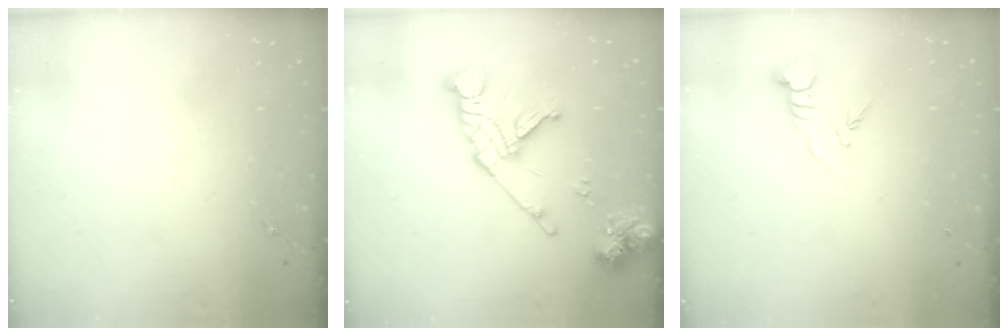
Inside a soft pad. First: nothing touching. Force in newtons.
{"total": 16.6, "press": 16.5, "slide": 2.0}
{"total": 3.8, "press": 3.8, "slide": 0.2}